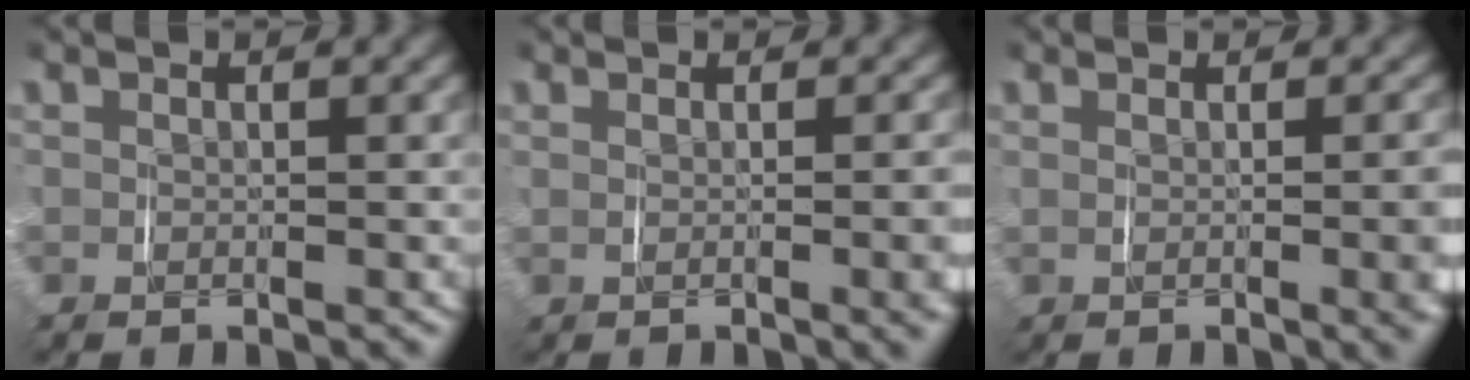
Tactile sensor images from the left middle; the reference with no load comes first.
{"total": 2.7, "force": [0.3, 0.2, 2.7], "torque": [-0.026, 0.005, 0.004]}
{"total": 3.3, "force": [0.4, 0.4, 3.3], "torque": [-0.029, 0.006, 0.003]}